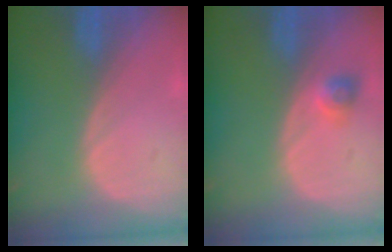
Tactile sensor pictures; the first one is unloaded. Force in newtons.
{"total": 2.2, "press": 2.1, "slide": 0.8}